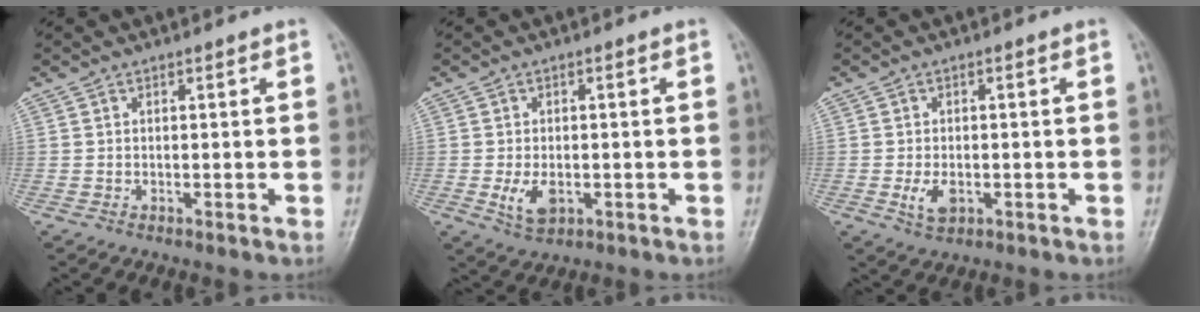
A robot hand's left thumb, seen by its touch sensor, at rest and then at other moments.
{"total": 4.9, "force": [-1.2, 2.8, 3.7], "torque": [-0.069, -0.002, -0.015]}
{"total": 4.2, "force": [-1.2, 2.4, 3.2], "torque": [-0.061, 0.001, -0.017]}